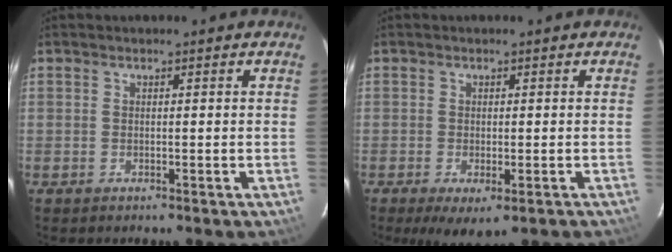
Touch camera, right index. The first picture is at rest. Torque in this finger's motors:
{"motor_torque": [1.21, -0.93, 0.51, 0.06]}